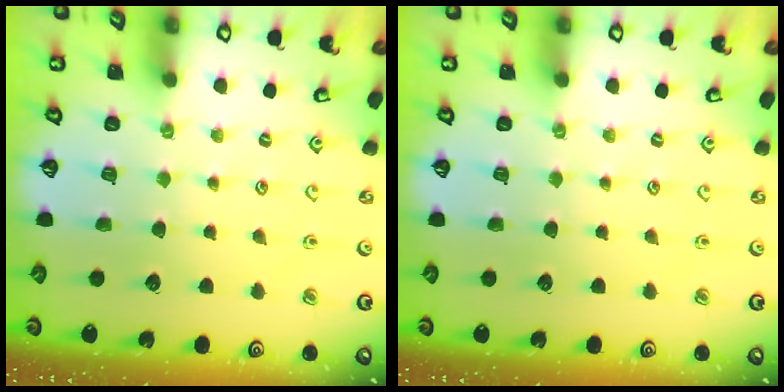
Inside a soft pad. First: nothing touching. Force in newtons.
{"total": 0.0}